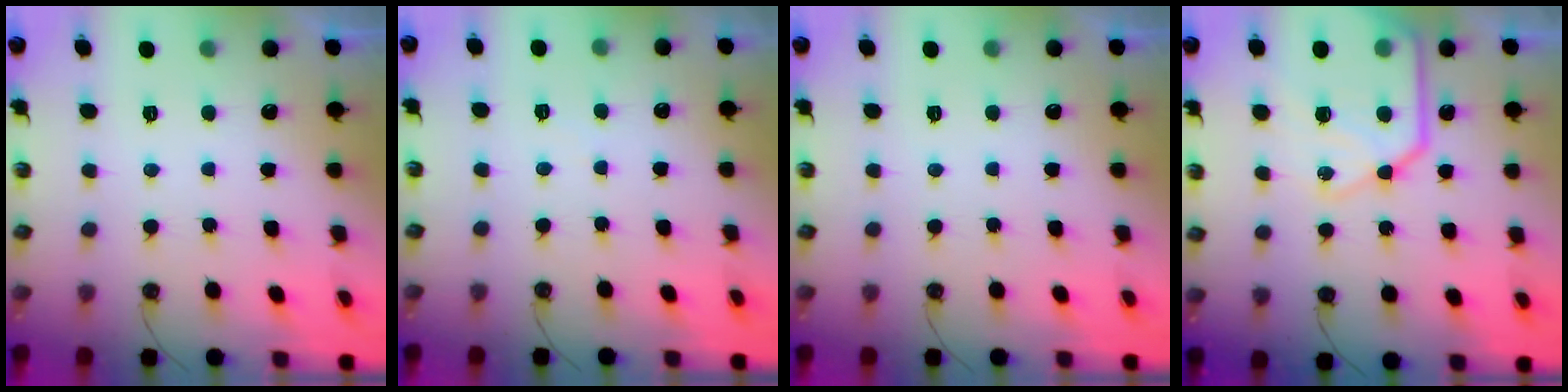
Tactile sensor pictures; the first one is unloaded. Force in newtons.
{"total": 2.6, "press": 2.6, "slide": 0.4}
{"total": 0.0}
{"total": 19.7, "press": 19.6, "slide": 2.2}